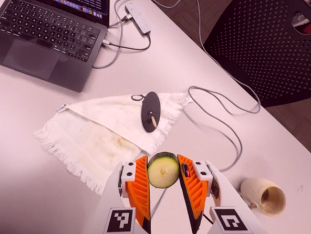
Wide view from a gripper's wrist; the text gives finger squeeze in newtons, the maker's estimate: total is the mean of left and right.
{"total": 10.2, "left": 10.6, "right": 9.8}